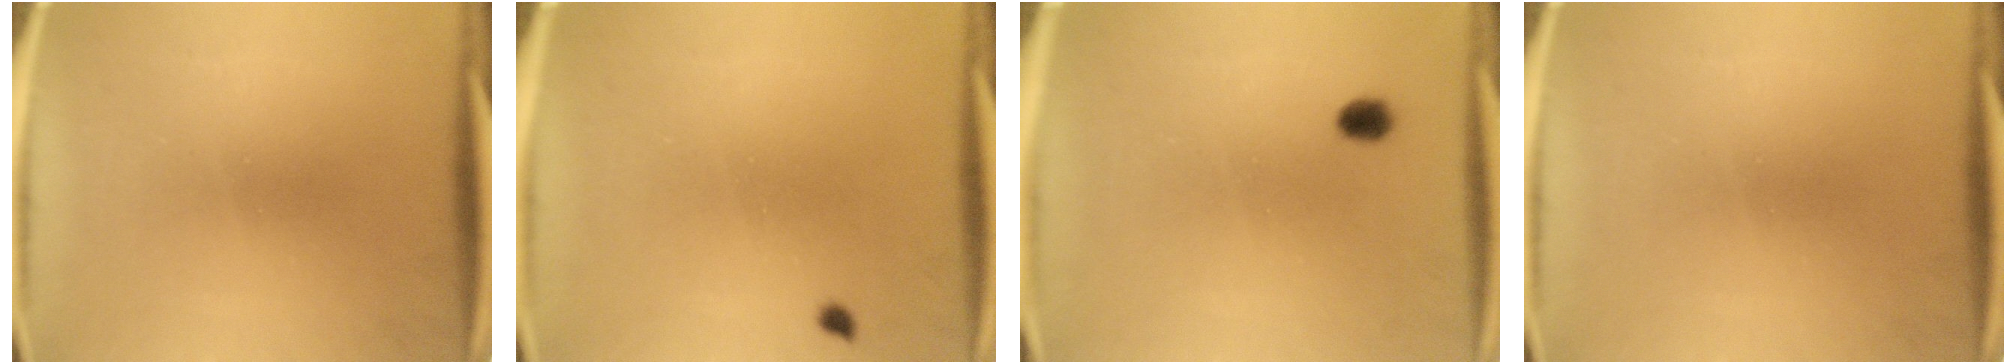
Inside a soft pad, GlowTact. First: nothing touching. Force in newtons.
{"total": 0.7}
{"total": 2.7}
{"total": 0.0}